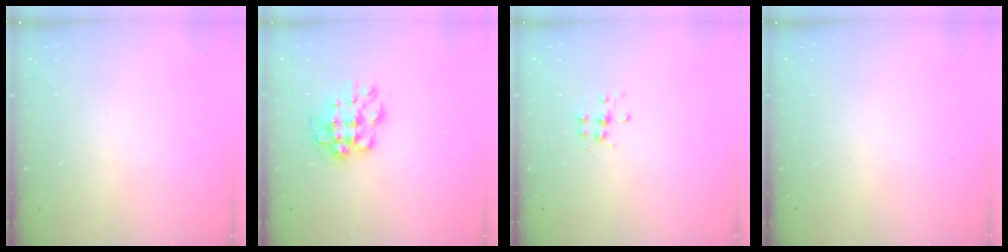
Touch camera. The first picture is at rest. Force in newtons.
{"total": 9.5, "press": 9.5, "slide": 0.3}
{"total": 4.8, "press": 4.7, "slide": 0.4}
{"total": 0.0}